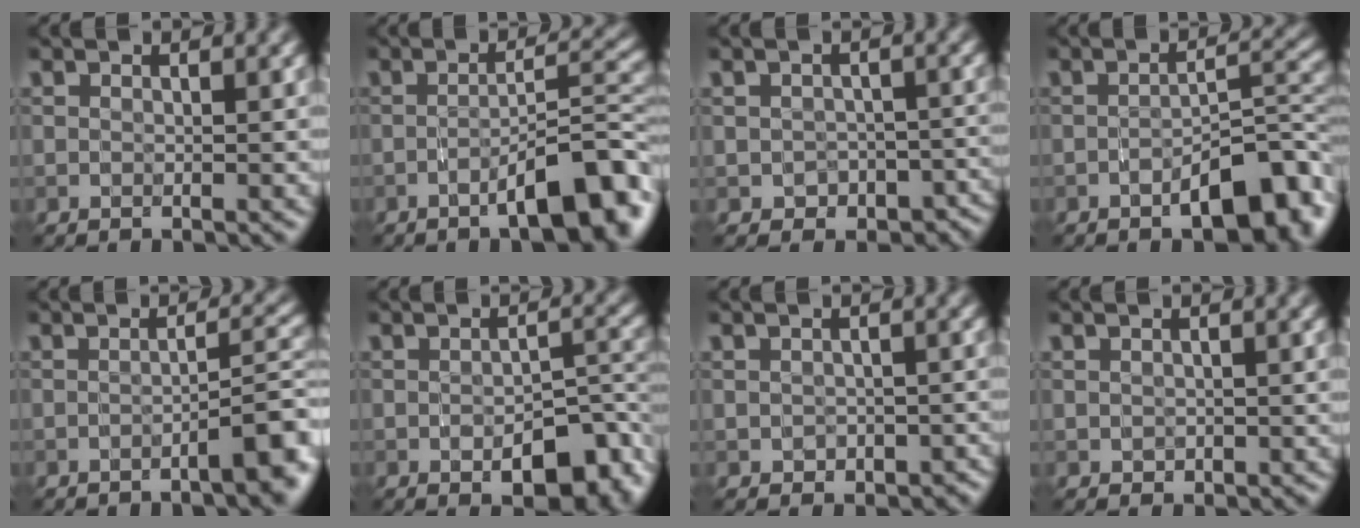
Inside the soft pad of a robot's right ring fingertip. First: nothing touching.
{"total": 7.6, "force": [-3.7, 1.8, 6.4], "torque": [-0.089, 0.014, -0.058]}
{"total": 4.3, "force": [-2.0, 3.1, 2.2], "torque": [-0.019, -0.019, -0.024]}
{"total": 6.9, "force": [-3.4, 2.5, 5.5], "torque": [-0.073, 0.015, -0.053]}
{"total": 4.9, "force": [-2.1, 1.1, 4.3], "torque": [-0.052, 0.013, -0.037]}
{"total": 6.3, "force": [-2.7, 2.9, 4.9], "torque": [-0.067, 0.000, -0.036]}
{"total": 2.5, "force": [-1.1, 1.9, 1.2], "torque": [-0.010, -0.009, -0.014]}
{"total": 0.9, "force": [-0.3, 0.7, 0.3], "torque": [-0.004, -0.006, -0.003]}